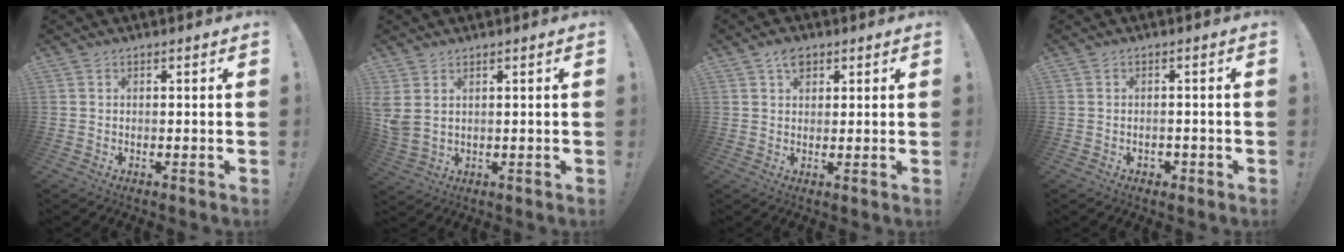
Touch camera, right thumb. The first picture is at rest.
{"total": 4.1, "force": [2.0, 2.1, 2.9], "torque": [-0.064, -0.008, 0.042]}
{"total": 4.2, "force": [2.1, 2.9, 2.2], "torque": [-0.033, -0.003, 0.038]}
{"total": 1.8, "force": [-0.8, 1.4, 0.8], "torque": [-0.018, 0.002, -0.015]}